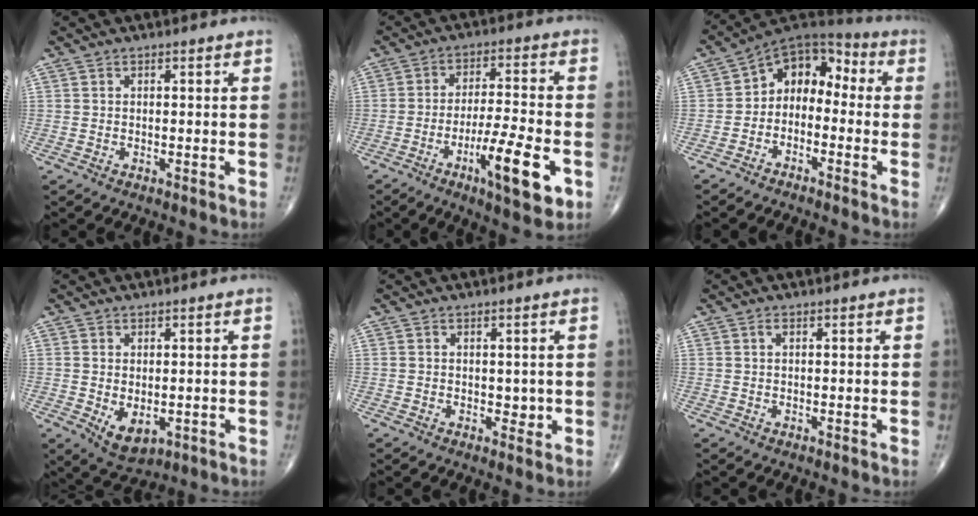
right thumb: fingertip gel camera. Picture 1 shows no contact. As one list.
[{"total": 12.9, "force": [-5.1, 2.7, 11.5], "torque": [-0.188, 0.015, -0.081]}, {"total": 9.9, "force": [-1.6, 7.3, 6.5], "torque": [-0.065, 0.059, -0.048]}, {"total": 5.6, "force": [-1.1, 3.4, 4.4], "torque": [-0.060, -0.011, -0.002]}, {"total": 1.6, "force": [0.0, 1.2, 1.0], "torque": [0.000, -0.001, 0.001]}, {"total": 1.6, "force": [0.4, 0.8, 1.3], "torque": [-0.025, 0.007, 0.009]}]